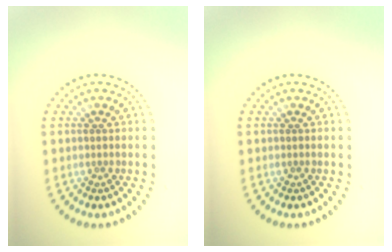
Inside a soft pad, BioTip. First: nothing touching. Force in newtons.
{"total": 0.0}